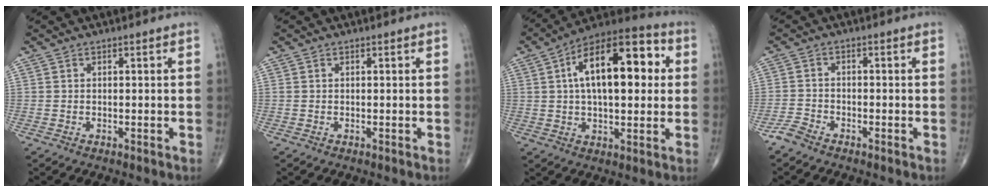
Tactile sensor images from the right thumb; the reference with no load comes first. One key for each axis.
{"total": 0.0}
{"total": 20.3, "fx": 4.0, "fy": 9.6, "fz": 17.4, "tx": -0.246, "ty": 0.024, "tz": 0.052}
{"total": 2.7, "fx": -2.4, "fy": 0.9, "fz": 0.9, "tx": -0.023, "ty": 0.004, "tz": -0.050}